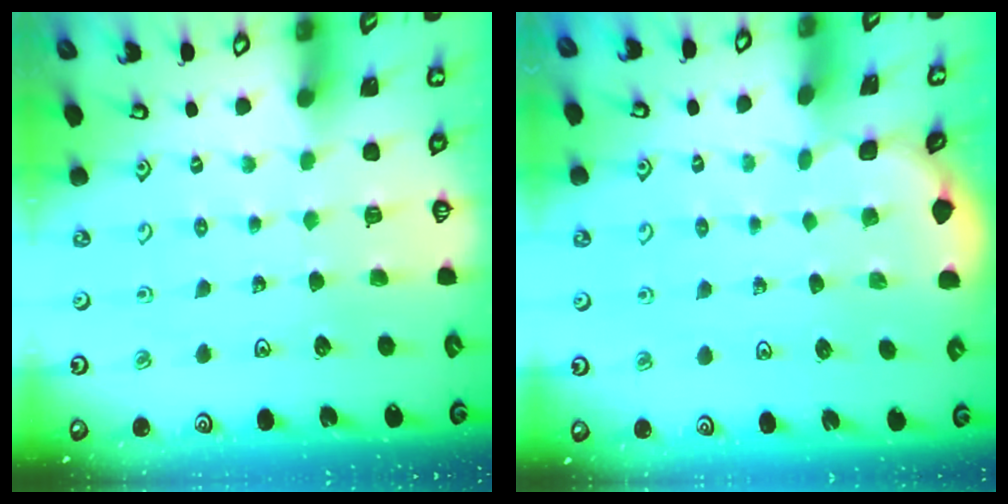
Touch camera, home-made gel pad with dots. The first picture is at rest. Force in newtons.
{"total": 1.3, "press": 1.3, "slide": 0.1}